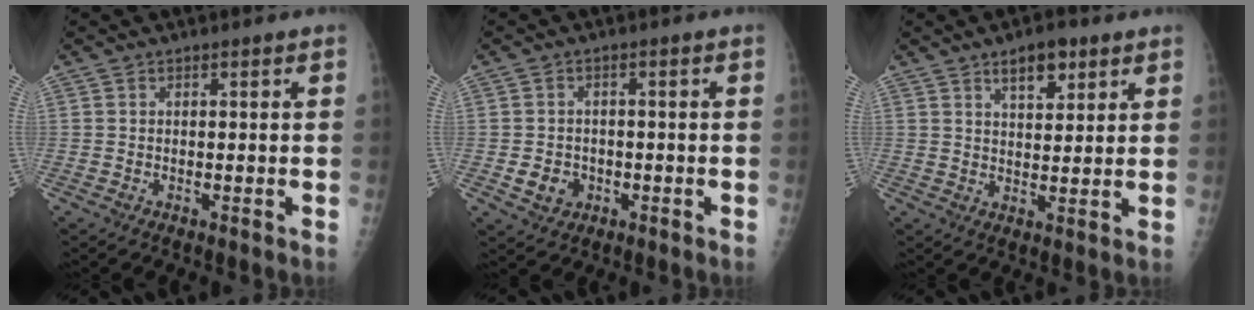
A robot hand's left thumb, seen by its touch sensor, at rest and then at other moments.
{"total": 4.0, "force": [-1.3, 3.4, 1.6], "torque": [-0.009, 0.006, -0.012]}
{"total": 6.3, "force": [3.8, 3.0, 4.1], "torque": [-0.037, -0.020, 0.059]}